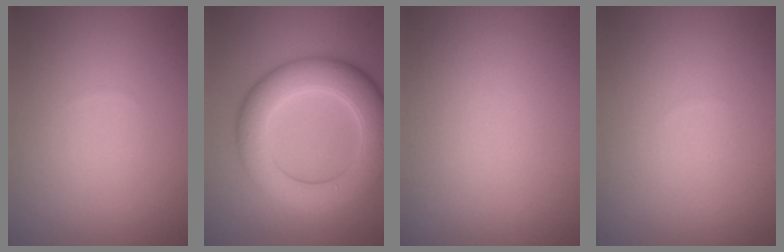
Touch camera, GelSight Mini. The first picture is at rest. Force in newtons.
{"total": 8.2, "press": 8.2, "slide": 0.2}
{"total": 0.0}
{"total": 0.0}